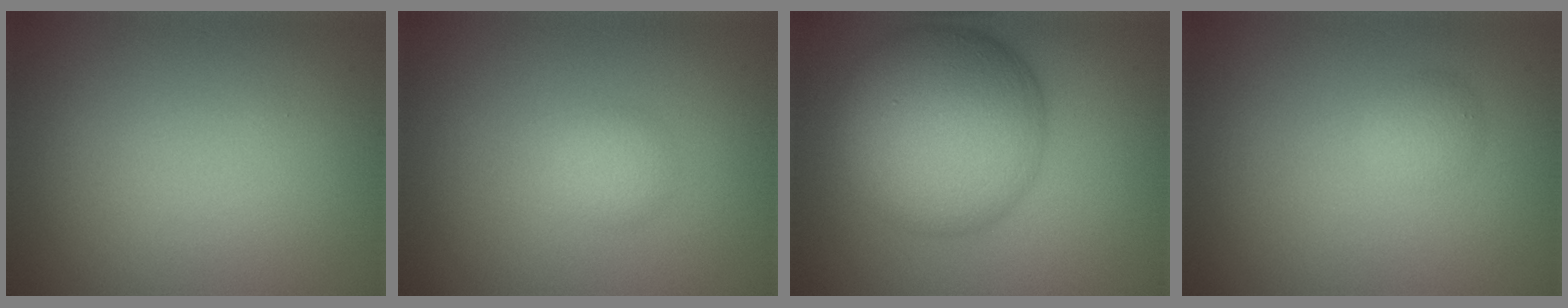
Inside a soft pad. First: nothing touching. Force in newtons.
{"total": 1.4, "press": 1.4, "slide": 0.1}
{"total": 11.1, "press": 11.1, "slide": 0.2}
{"total": 1.3, "press": 1.3, "slide": 0.1}